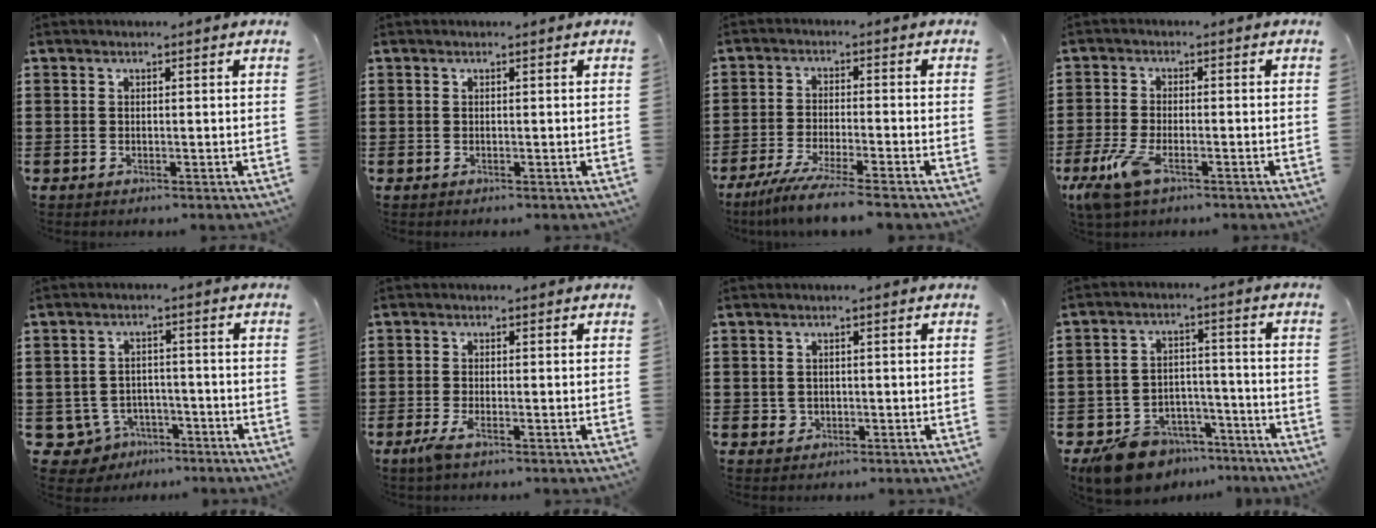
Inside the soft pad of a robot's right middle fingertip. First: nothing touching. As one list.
[{"total": 0.0}, {"total": 5.3, "force": [-4.5, -0.5, 2.8], "torque": [-0.065, -0.023, -0.088]}, {"total": 5.7, "force": [-3.2, 1.9, 4.3], "torque": [-0.110, -0.015, -0.063]}, {"total": 4.2, "force": [-3.1, 2.7, 1.0], "torque": [-0.050, 0.002, -0.066]}, {"total": 2.4, "force": [-1.0, 0.4, 2.2], "torque": [-0.051, -0.009, -0.023]}, {"total": 1.1, "force": [0.0, 1.0, 0.3], "torque": [-0.008, 0.007, -0.003]}, {"total": 8.3, "force": [-7.5, 3.2, 1.9], "torque": [-0.049, 0.029, -0.145]}]